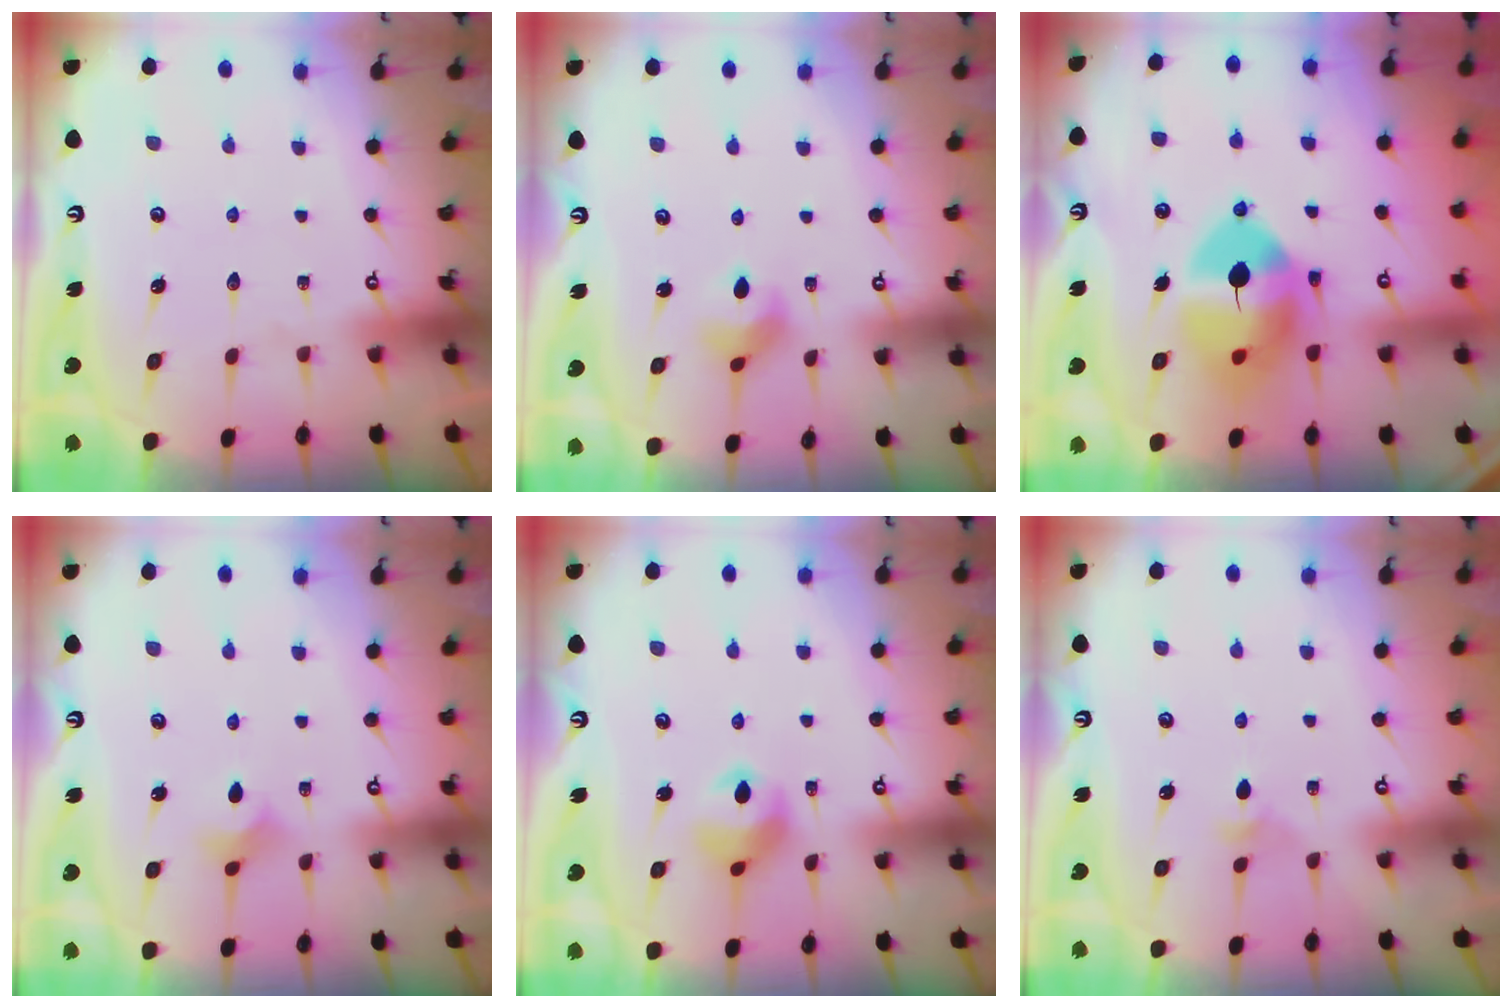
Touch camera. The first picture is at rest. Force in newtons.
{"total": 4.5, "press": 4.5, "slide": 0.7}
{"total": 13.7, "press": 13.5, "slide": 2.1}
{"total": 3.1, "press": 3.1, "slide": 0.7}
{"total": 10.5, "press": 10.1, "slide": 2.7}
{"total": 3.4, "press": 3.3, "slide": 0.9}